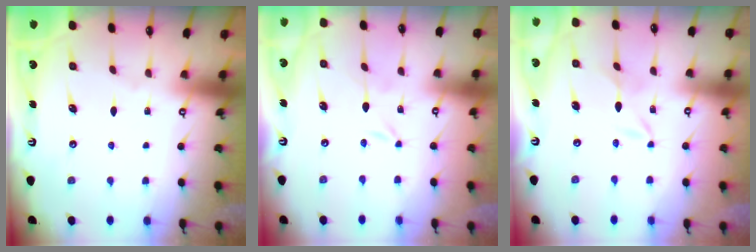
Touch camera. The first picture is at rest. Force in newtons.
{"total": 0.0}
{"total": 1.9, "press": 1.9, "slide": 0.2}